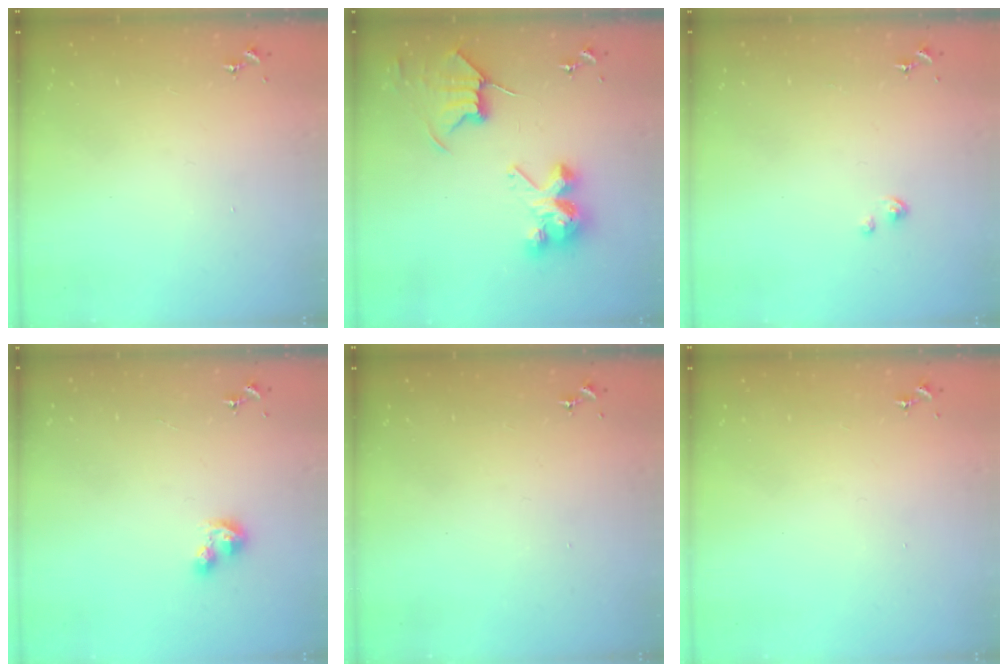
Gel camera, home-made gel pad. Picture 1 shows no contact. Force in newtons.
{"total": 9.4, "press": 9.4, "slide": 0.8}
{"total": 1.1, "press": 1.1, "slide": 0.1}
{"total": 4.8, "press": 4.7, "slide": 0.8}
{"total": 0.0}
{"total": 0.0}